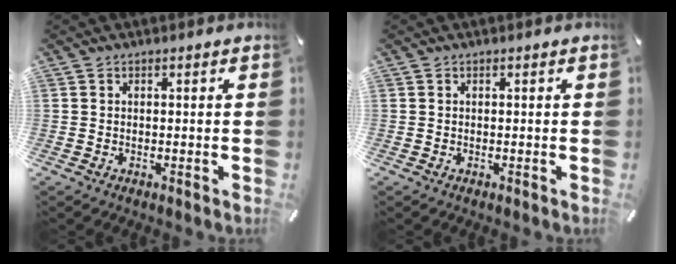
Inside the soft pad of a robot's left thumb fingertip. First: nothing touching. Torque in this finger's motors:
{"motor_torque": [0.00, 0.00, -0.05, 0.05, 0.00]}